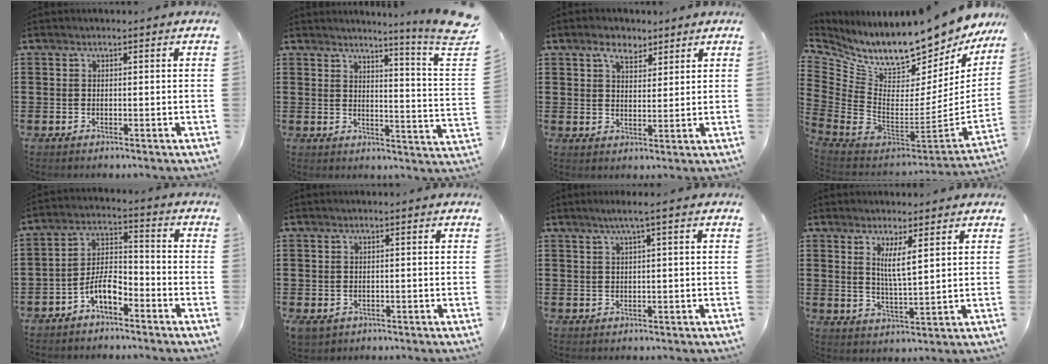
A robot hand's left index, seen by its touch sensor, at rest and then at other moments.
{"total": 5.0, "force": [3.9, -1.4, 2.7], "torque": [-0.053, -0.045, 0.056]}
{"total": 4.3, "force": [3.2, 2.3, 1.8], "torque": [-0.030, 0.004, 0.056]}
{"total": 10.8, "force": [10.0, 1.8, 3.9], "torque": [-0.099, -0.105, 0.164]}
{"total": 6.7, "force": [-4.6, 2.5, 4.2], "torque": [-0.098, 0.004, -0.094]}
{"total": 1.0, "force": [-0.7, 0.8, 0.2], "torque": [-0.010, 0.001, -0.016]}
{"total": 1.8, "force": [0.5, -0.4, 1.7], "torque": [-0.029, -0.003, 0.008]}
{"total": 4.9, "force": [2.6, 0.7, 4.1], "torque": [-0.082, -0.004, 0.042]}